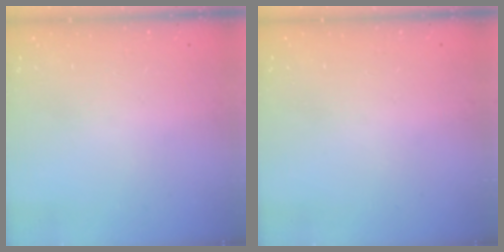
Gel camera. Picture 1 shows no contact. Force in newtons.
{"total": 0.0}